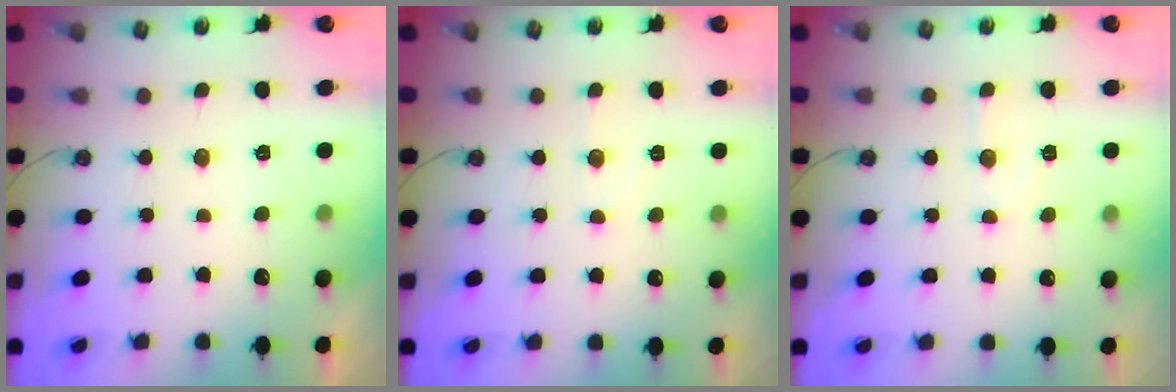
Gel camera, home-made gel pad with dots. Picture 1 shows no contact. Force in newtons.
{"total": 3.6, "press": 3.5, "slide": 0.6}
{"total": 6.2, "press": 6.2, "slide": 0.4}